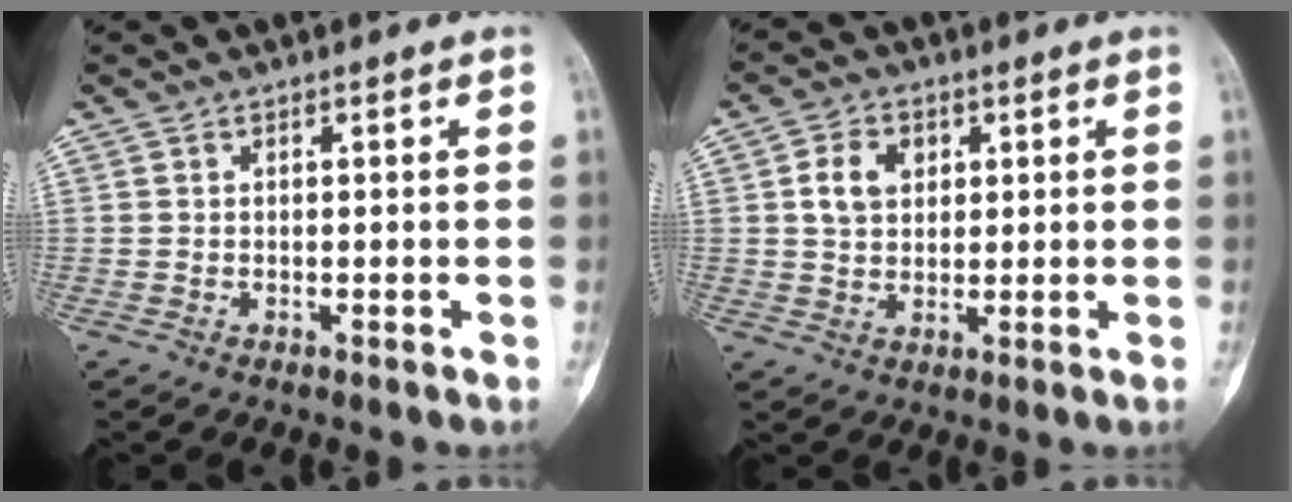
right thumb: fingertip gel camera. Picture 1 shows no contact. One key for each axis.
{"total": 6.3, "fx": 1.8, "fy": 4.7, "fz": 3.8, "tx": -0.049, "ty": -0.002, "tz": 0.030}